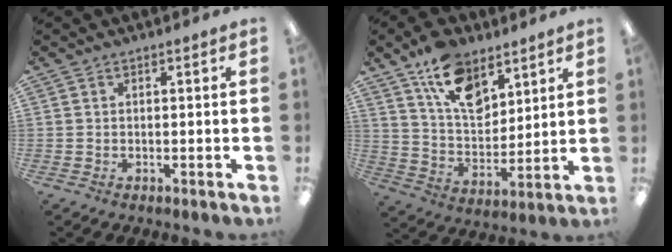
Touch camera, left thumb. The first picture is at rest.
{"total": 14.2, "force": [8.8, 8.1, 7.6], "torque": [-0.123, -0.044, 0.163]}